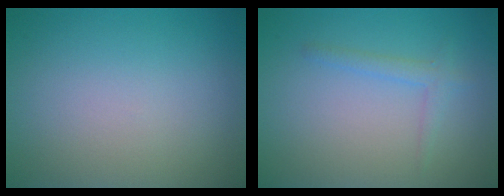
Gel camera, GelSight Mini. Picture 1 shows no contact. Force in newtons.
{"total": 1.5, "press": 1.5, "slide": 0.1}